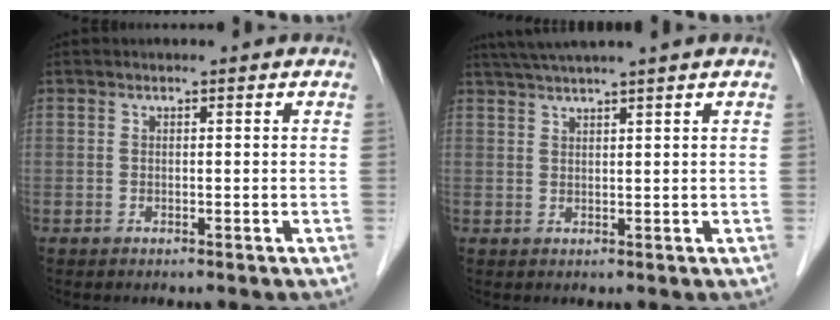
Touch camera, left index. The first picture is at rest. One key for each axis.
{"total": 5.7, "fx": 4.6, "fy": -1.5, "fz": 3.0, "tx": -0.047, "ty": 0.027, "tz": 0.083}